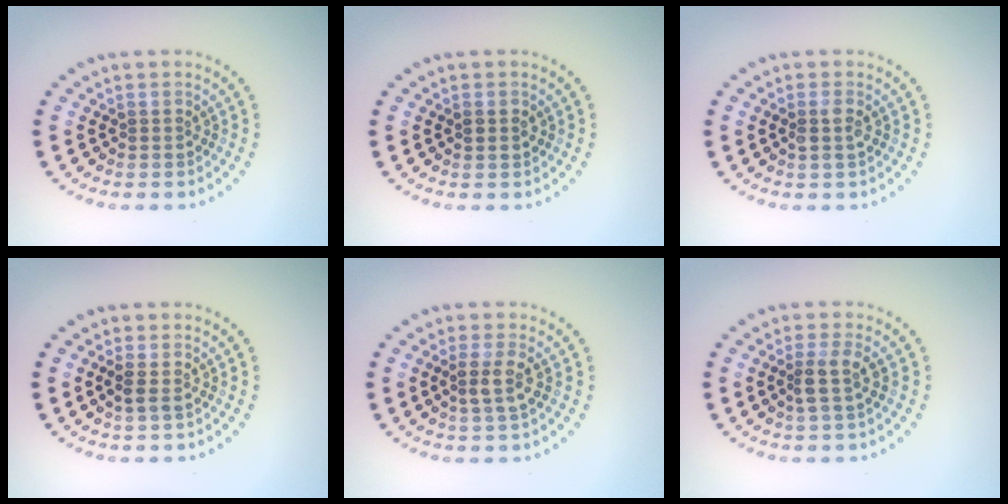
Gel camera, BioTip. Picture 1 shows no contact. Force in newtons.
{"total": 1.0, "press": 1.0, "slide": 0.2}
{"total": 1.3, "press": 1.2, "slide": 0.6}
{"total": 1.1, "press": 1.0, "slide": 0.5}
{"total": 2.0, "press": 1.8, "slide": 1.0}
{"total": 2.0, "press": 1.5, "slide": 1.2}